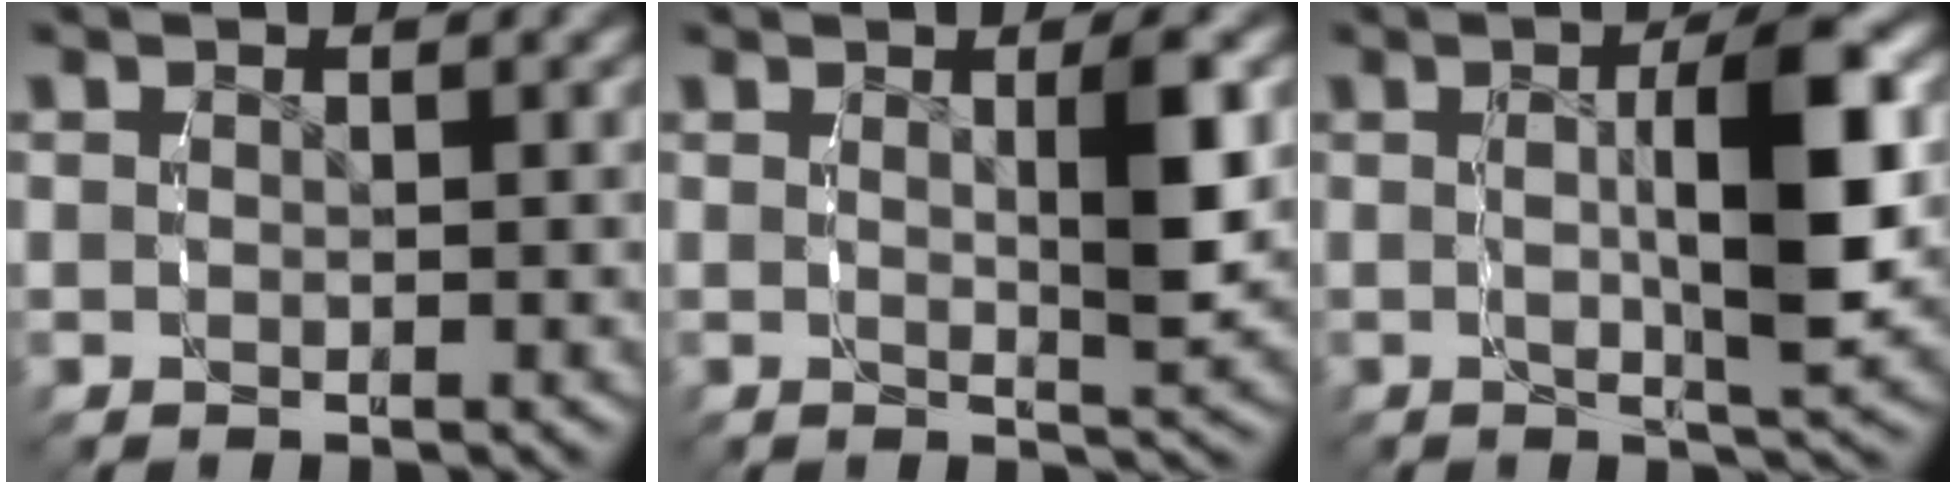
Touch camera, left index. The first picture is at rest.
{"total": 3.5, "force": [0.7, 0.0, 3.5], "torque": [-0.047, -0.003, 0.010]}
{"total": 7.2, "force": [0.5, 1.4, 7.1], "torque": [-0.094, 0.010, 0.002]}